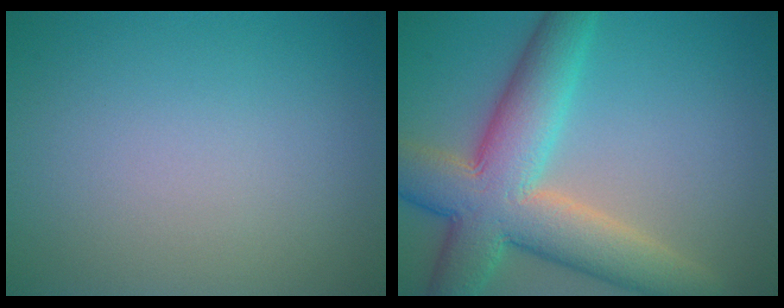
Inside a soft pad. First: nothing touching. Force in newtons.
{"total": 10.0, "press": 10.0, "slide": 0.5}